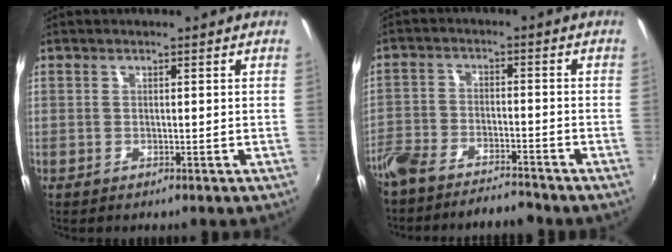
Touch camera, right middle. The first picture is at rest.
{"total": 9.3, "force": [-8.3, 2.6, 3.4], "torque": [-0.092, -0.006, -0.145]}